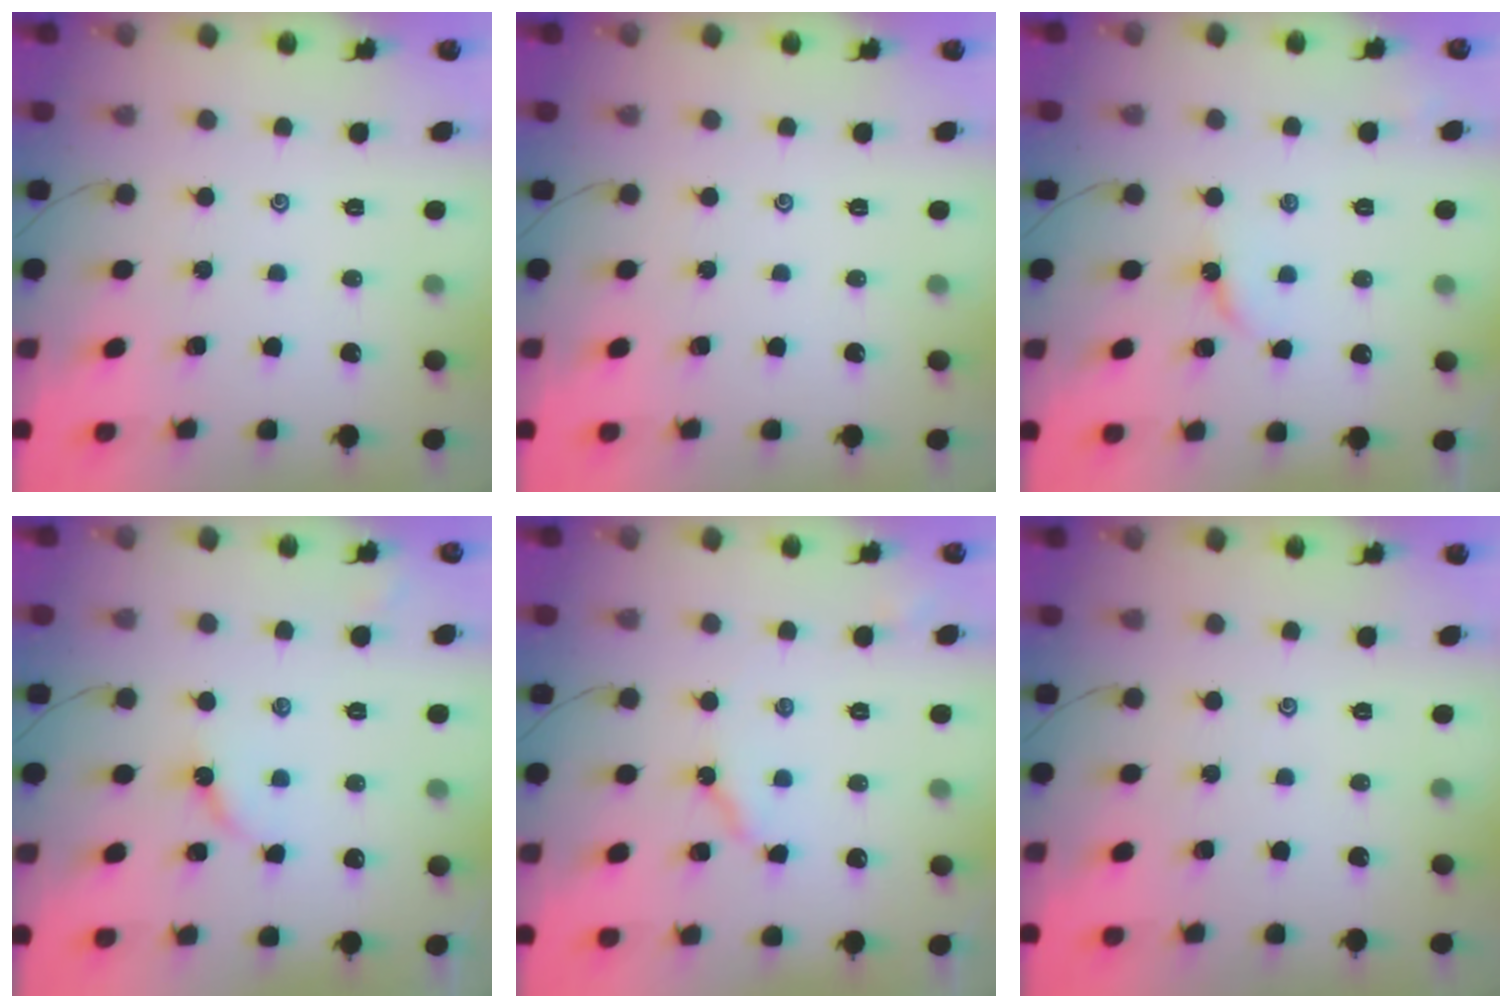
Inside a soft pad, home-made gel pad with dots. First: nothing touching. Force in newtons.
{"total": 0.0}
{"total": 2.9, "press": 2.9, "slide": 0.4}
{"total": 4.0, "press": 4.0, "slide": 0.5}
{"total": 5.8, "press": 5.8, "slide": 0.8}
{"total": 0.0}